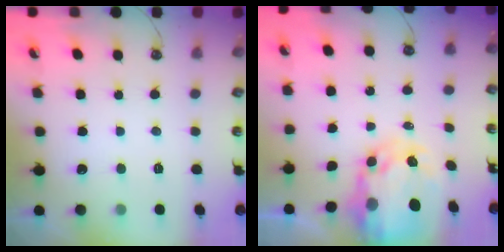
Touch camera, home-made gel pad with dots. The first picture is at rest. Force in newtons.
{"total": 7.3, "press": 7.3, "slide": 0.7}